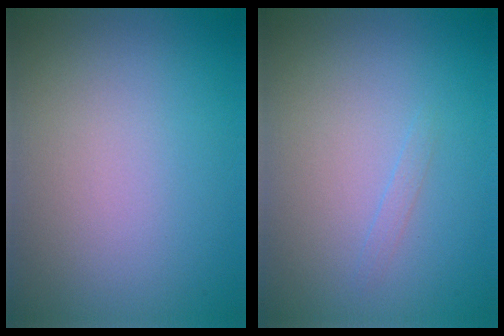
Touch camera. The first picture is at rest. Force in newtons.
{"total": 0.5, "press": 0.5, "slide": 0.1}